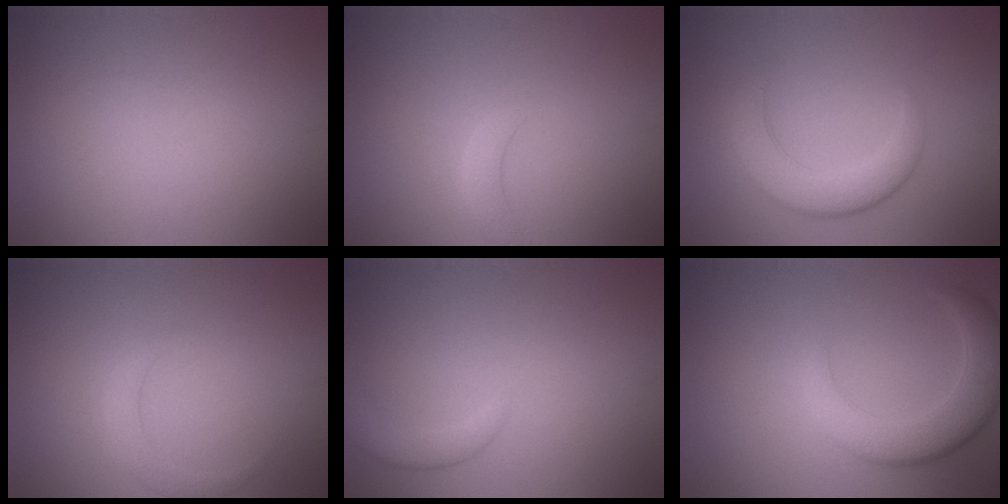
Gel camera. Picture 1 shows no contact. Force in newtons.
{"total": 1.8, "press": 1.8, "slide": 0.1}
{"total": 4.3, "press": 4.3, "slide": 0.3}
{"total": 1.7, "press": 1.7, "slide": 0.0}
{"total": 2.6, "press": 2.6, "slide": 0.2}
{"total": 5.2, "press": 5.1, "slide": 0.6}